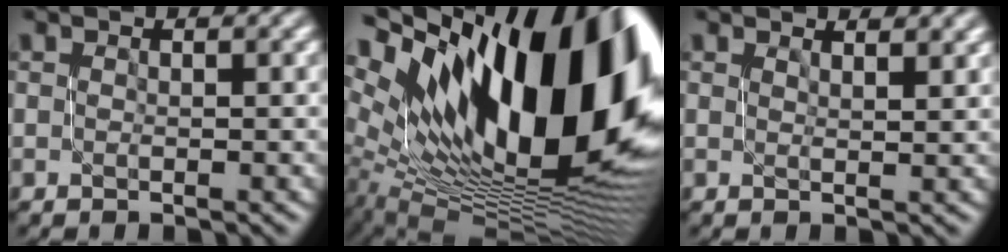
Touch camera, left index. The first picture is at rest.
{"total": 19.9, "force": [6.2, 9.5, 16.4], "torque": [-0.254, 0.040, 0.097]}
{"total": 2.3, "force": [1.9, 0.7, 1.2], "torque": [-0.008, 0.002, 0.027]}